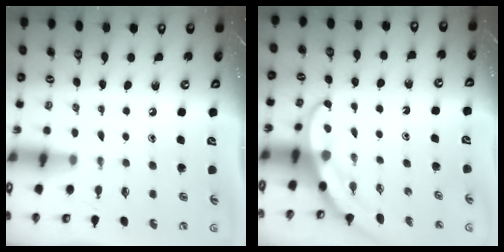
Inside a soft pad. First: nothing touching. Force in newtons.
{"total": 3.7, "press": 3.6, "slide": 0.4}